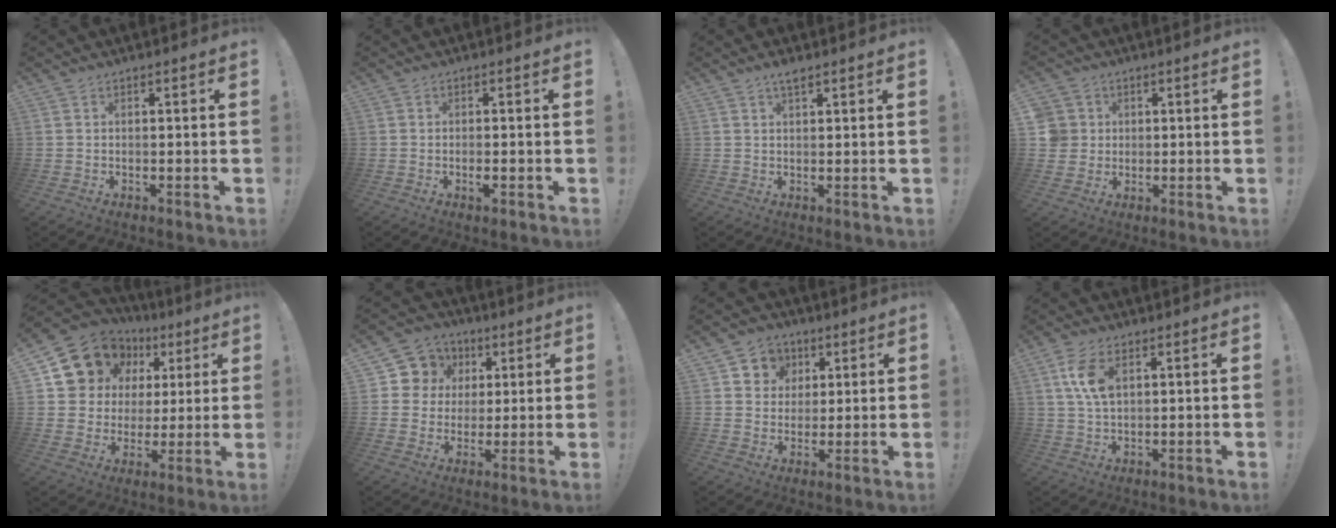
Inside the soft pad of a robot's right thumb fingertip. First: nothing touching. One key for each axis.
{"total": 1.5, "fx": -0.9, "fy": 0.3, "fz": 1.2, "tx": -0.025, "ty": 0.004, "tz": -0.013}
{"total": 2.5, "fx": 1.9, "fy": 0.5, "fz": 1.6, "tx": -0.023, "ty": -0.007, "tz": 0.032}
{"total": 6.8, "fx": 1.5, "fy": 6.4, "fz": 1.6, "tx": -0.043, "ty": -0.004, "tz": 0.032}
{"total": 14.7, "fx": 8.3, "fy": 11.2, "fz": 4.5, "tx": -0.075, "ty": -0.050, "tz": 0.172}
{"total": 9.5, "fx": 2.3, "fy": 9.0, "fz": 2.2, "tx": -0.032, "ty": -0.011, "tz": 0.052}
{"total": 7.6, "fx": 2.3, "fy": 7.1, "fz": 1.3, "tx": -0.023, "ty": -0.010, "tz": 0.048}
{"total": 8.2, "fx": 2.6, "fy": 4.5, "fz": 6.3, "tx": -0.124, "ty": -0.002, "tz": 0.047}